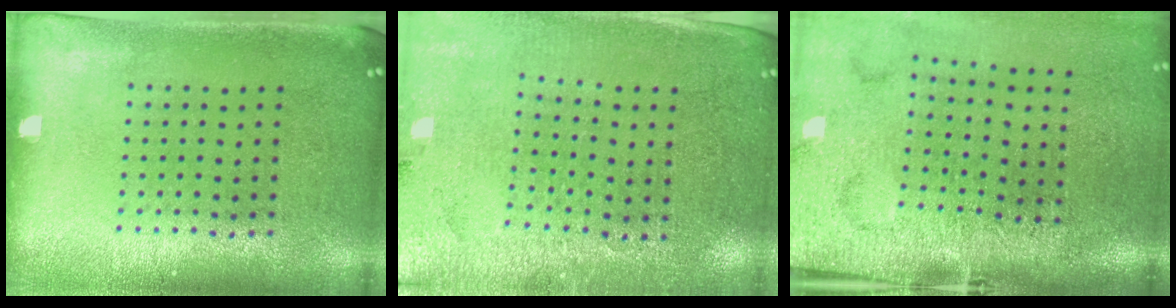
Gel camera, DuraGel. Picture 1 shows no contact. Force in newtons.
{"total": 2.8, "press": 2.7, "slide": 0.5}
{"total": 4.5, "press": 3.5, "slide": 2.9}